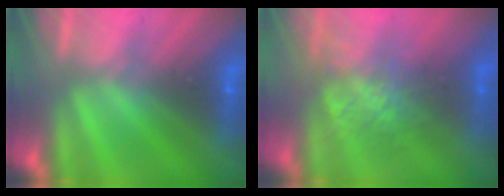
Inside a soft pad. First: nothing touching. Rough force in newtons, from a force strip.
{"total": 3.9}